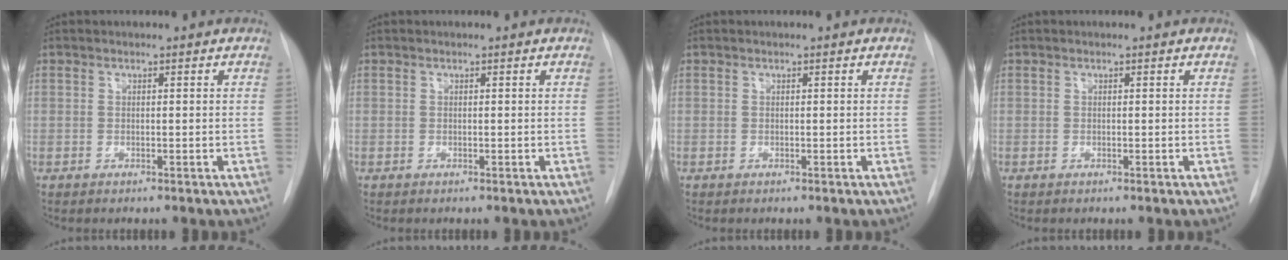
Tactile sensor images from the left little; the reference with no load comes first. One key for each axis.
{"total": 0.0}
{"total": 0.0}
{"total": 0.0}